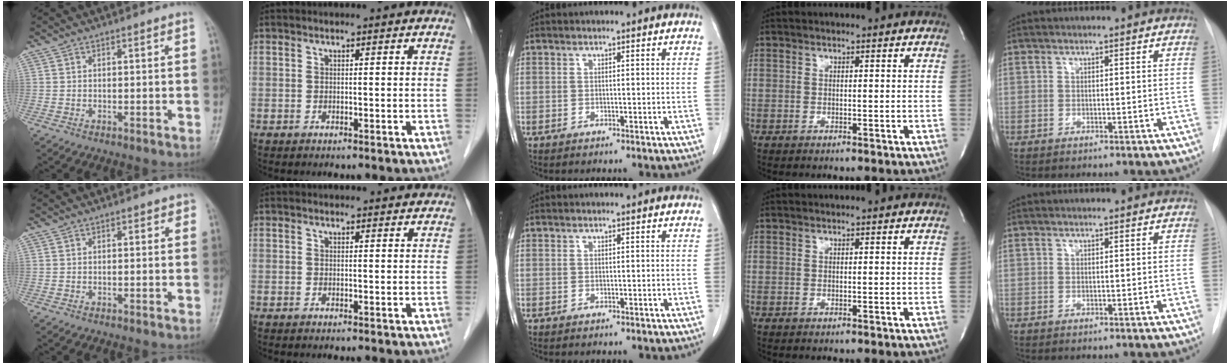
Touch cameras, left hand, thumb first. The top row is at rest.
{"thumb": {"total": 1.3, "force": [0.4, 0.8, 1.0], "torque": [-0.001, 0.003, 0.001]}, "index": {"total": 3.1, "force": [3.0, 0.6, 0.3], "torque": [-0.009, 0.008, 0.031]}}